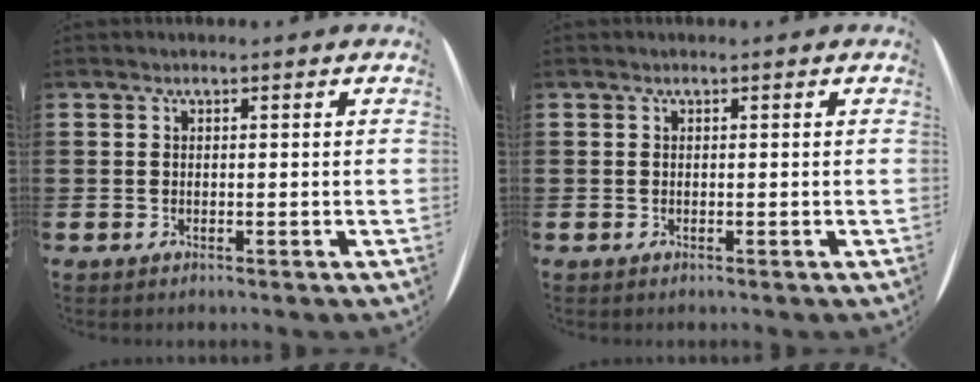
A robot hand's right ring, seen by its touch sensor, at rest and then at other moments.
{"total": 0.0}